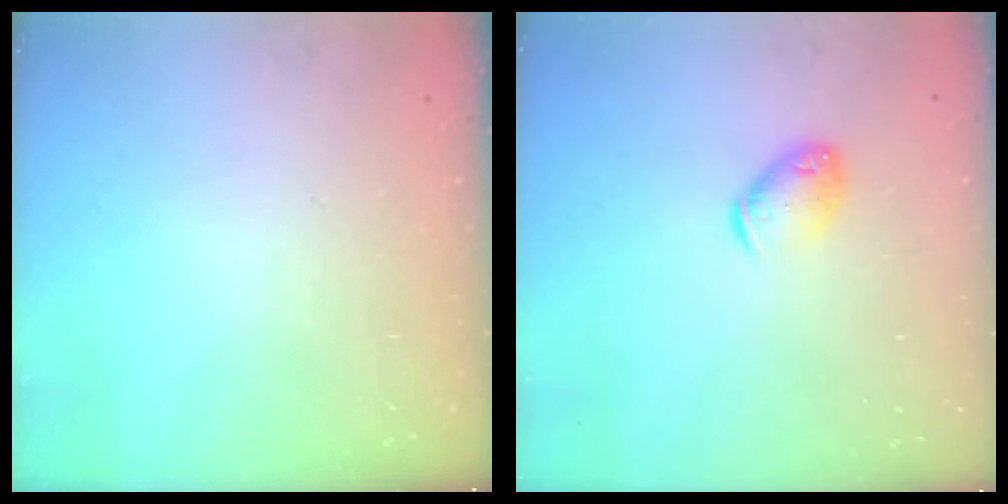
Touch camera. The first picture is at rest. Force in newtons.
{"total": 8.4, "press": 8.3, "slide": 1.3}